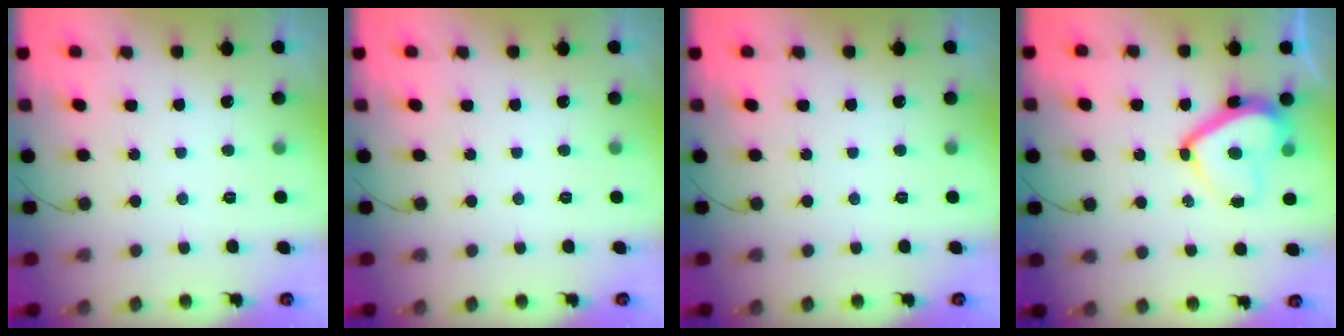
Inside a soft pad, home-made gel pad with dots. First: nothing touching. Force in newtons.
{"total": 0.0}
{"total": 0.0}
{"total": 12.1, "press": 11.9, "slide": 1.9}